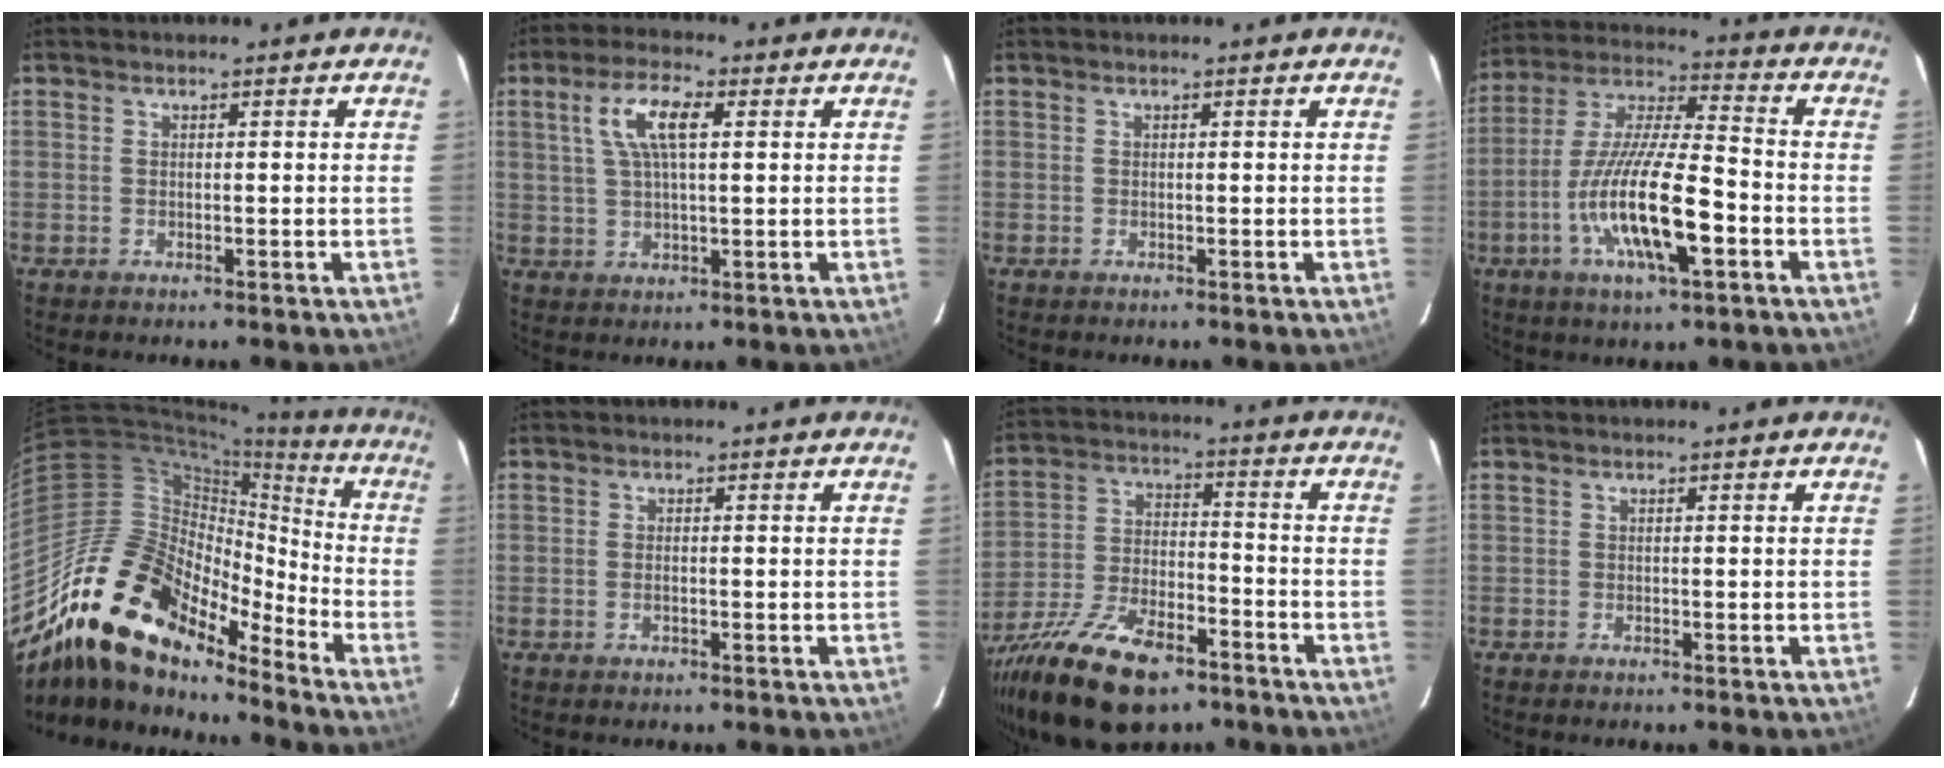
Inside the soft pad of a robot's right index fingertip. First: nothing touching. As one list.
[{"total": 7.7, "force": [2.4, 2.5, 6.9], "torque": [-0.135, 0.013, 0.046]}, {"total": 0.0}, {"total": 16.8, "force": [-5.8, 3.7, 15.4], "torque": [-0.306, -0.015, -0.110]}, {"total": 21.6, "force": [-16.6, 8.8, 10.6], "torque": [-0.187, -0.001, -0.309]}, {"total": 0.9, "force": [-0.3, 0.5, 0.8], "torque": [-0.017, 0.000, -0.006]}, {"total": 18.9, "force": [-12.4, 8.3, 11.5], "torque": [-0.243, -0.034, -0.215]}, {"total": 0.0}]